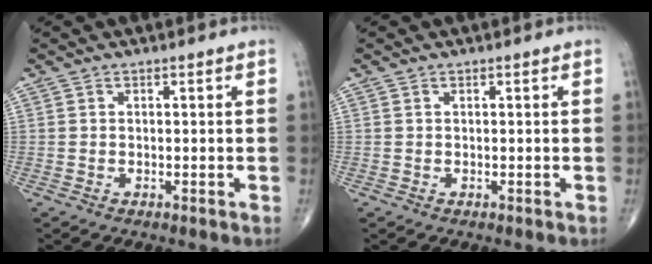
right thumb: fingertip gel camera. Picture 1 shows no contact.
{"total": 0.0}